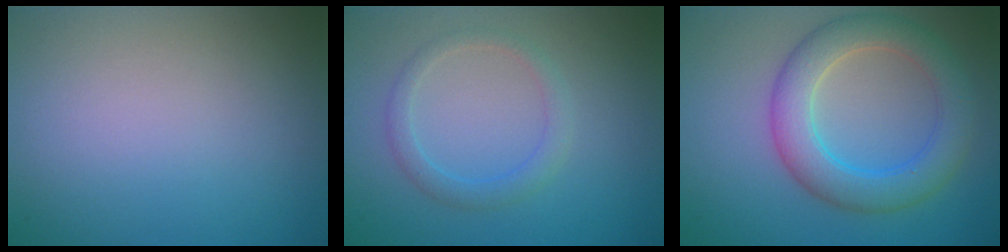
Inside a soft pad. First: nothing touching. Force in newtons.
{"total": 1.8, "press": 1.8, "slide": 0.0}
{"total": 5.5, "press": 5.5, "slide": 0.1}